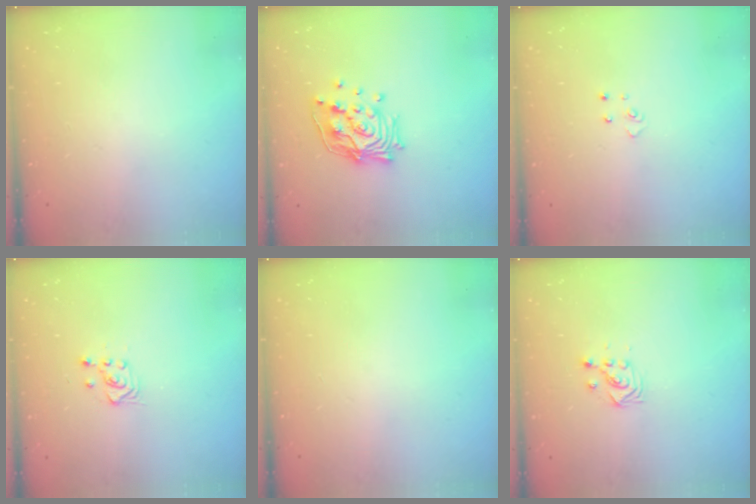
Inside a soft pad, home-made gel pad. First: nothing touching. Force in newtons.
{"total": 15.4, "press": 15.2, "slide": 1.8}
{"total": 3.8, "press": 3.8, "slide": 0.4}
{"total": 3.0, "press": 2.8, "slide": 1.0}
{"total": 0.0}
{"total": 2.7, "press": 2.7, "slide": 0.3}